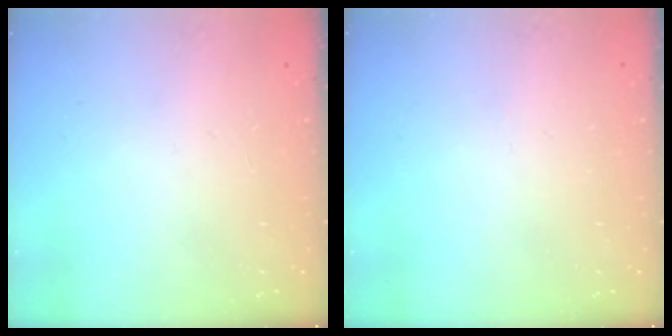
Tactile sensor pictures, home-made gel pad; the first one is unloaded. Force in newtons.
{"total": 0.0}